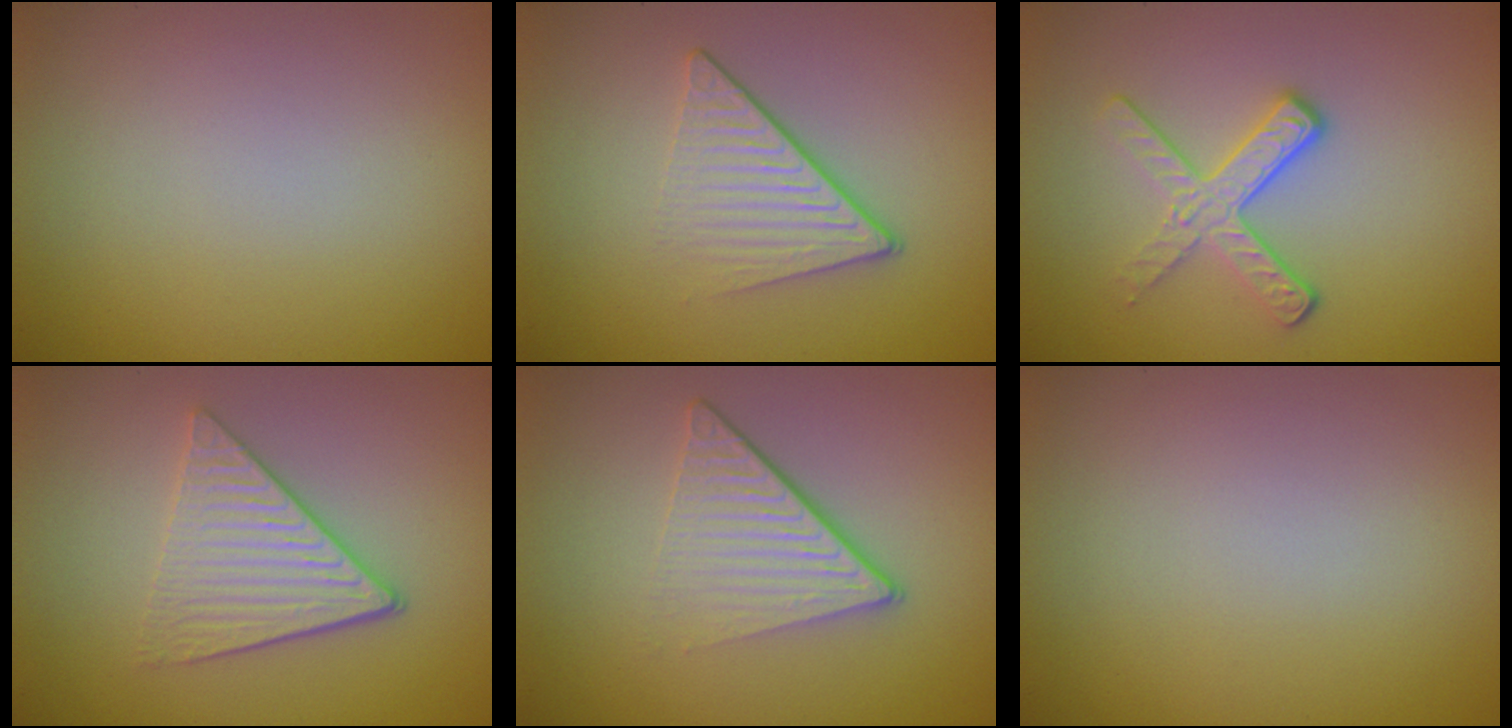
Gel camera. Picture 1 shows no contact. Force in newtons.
{"total": 4.2, "press": 2.7, "slide": 3.2}
{"total": 3.1, "press": 2.5, "slide": 1.9}
{"total": 3.9, "press": 3.3, "slide": 1.9}
{"total": 5.0, "press": 3.0, "slide": 4.0}
{"total": 0.0}